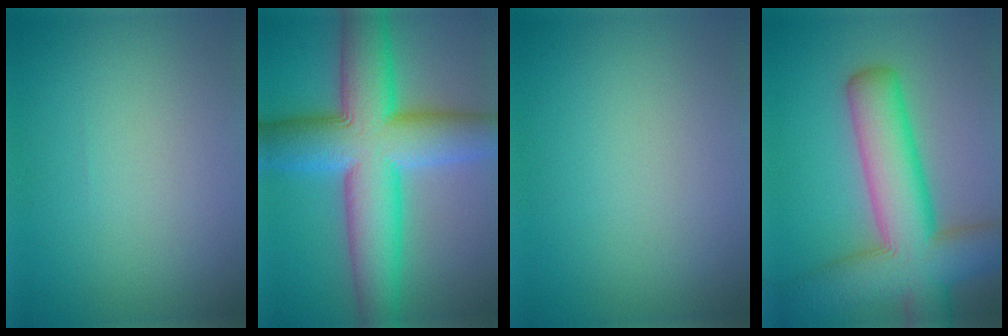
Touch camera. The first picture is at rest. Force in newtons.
{"total": 13.3, "press": 13.3, "slide": 0.6}
{"total": 0.0}
{"total": 11.5, "press": 11.5, "slide": 0.5}